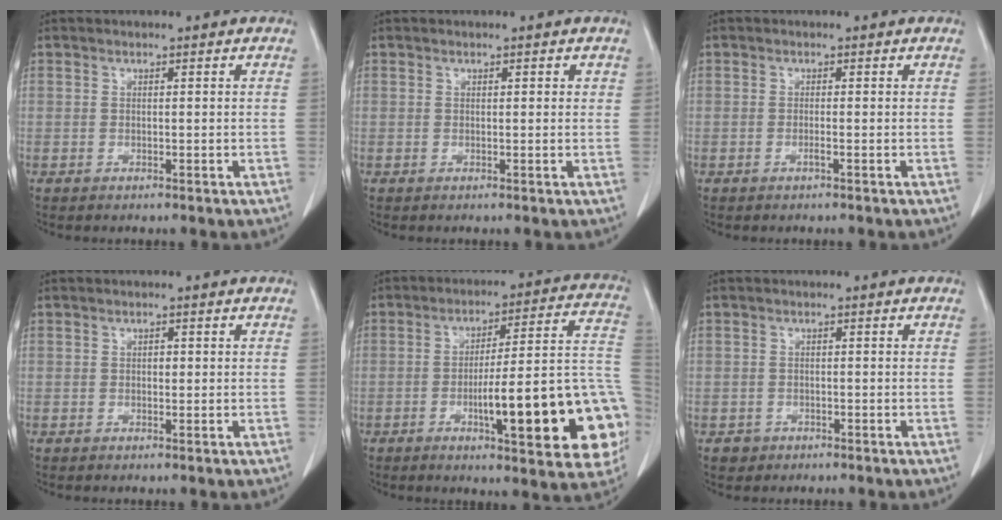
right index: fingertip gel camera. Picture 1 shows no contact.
{"total": 0.9, "force": [0.4, 0.4, 0.7], "torque": [-0.008, 0.001, 0.004]}
{"total": 0.7, "force": [-0.4, -0.1, 0.5], "torque": [-0.009, 0.001, -0.008]}
{"total": 0.8, "force": [0.1, 0.5, 0.6], "torque": [-0.009, 0.002, 0.001]}
{"total": 22.0, "force": [-6.5, 3.5, 20.8], "torque": [-0.192, 0.028, -0.078]}
{"total": 1.7, "force": [-0.9, 1.4, -0.1], "torque": [-0.001, 0.007, -0.014]}